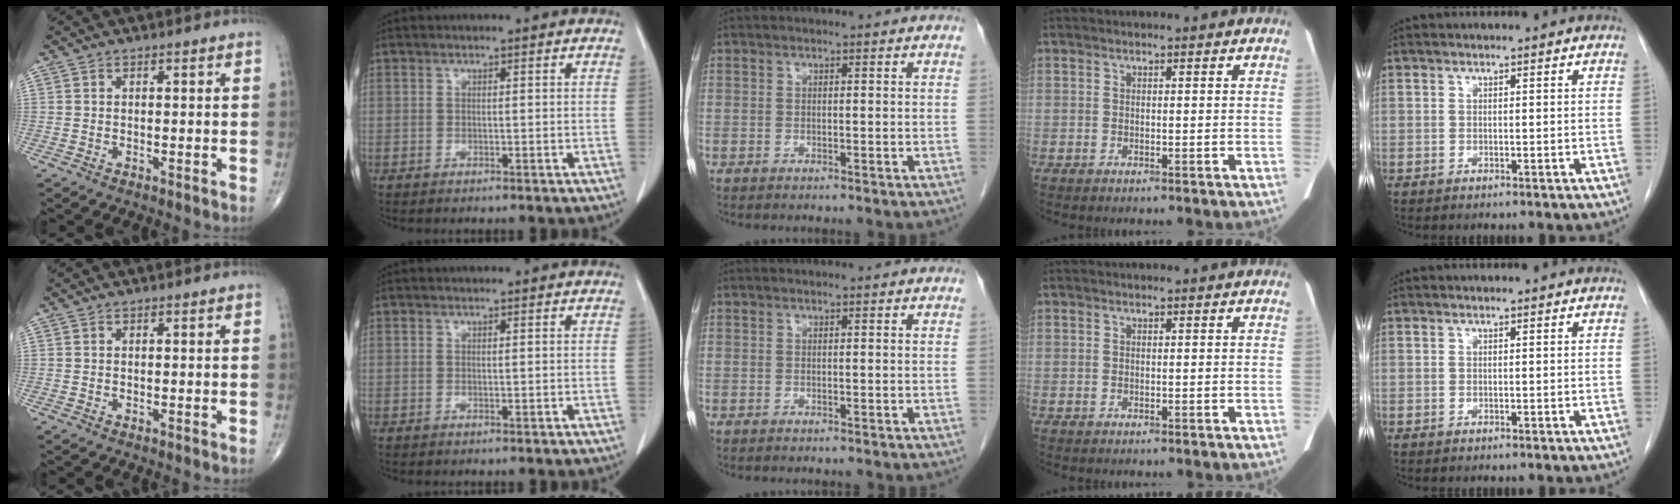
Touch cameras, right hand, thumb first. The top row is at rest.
{}